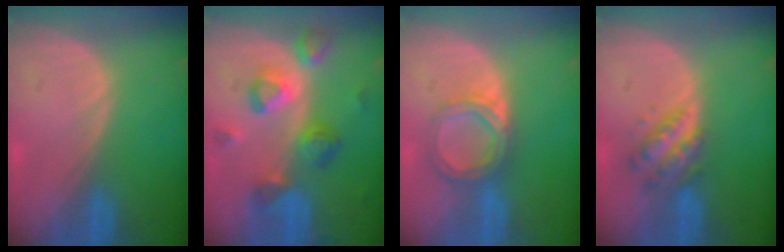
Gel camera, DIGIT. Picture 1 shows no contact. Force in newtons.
{"total": 8.7, "press": 8.0, "slide": 3.5}
{"total": 5.6, "press": 5.3, "slide": 1.9}
{"total": 5.0, "press": 5.0, "slide": 0.1}